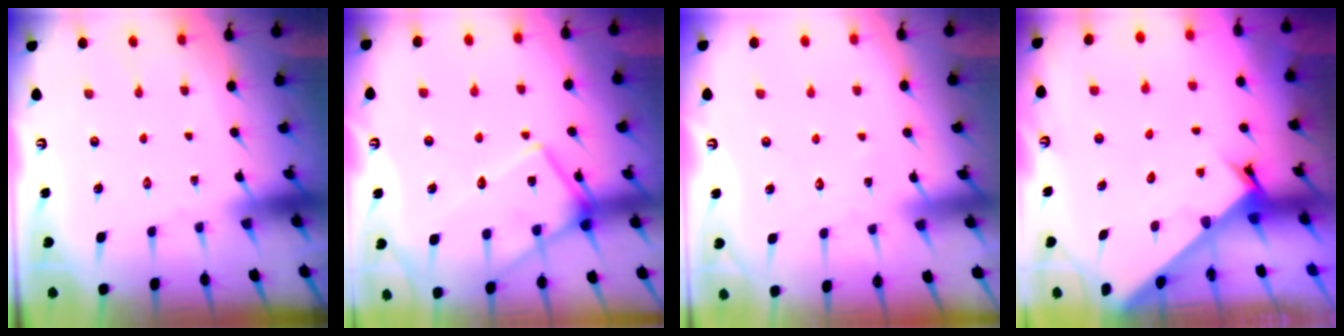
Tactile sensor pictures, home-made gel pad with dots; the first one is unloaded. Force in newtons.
{"total": 16.3, "press": 16.2, "slide": 1.4}
{"total": 4.7, "press": 4.7, "slide": 0.5}
{"total": 2.1, "press": 2.1, "slide": 0.2}